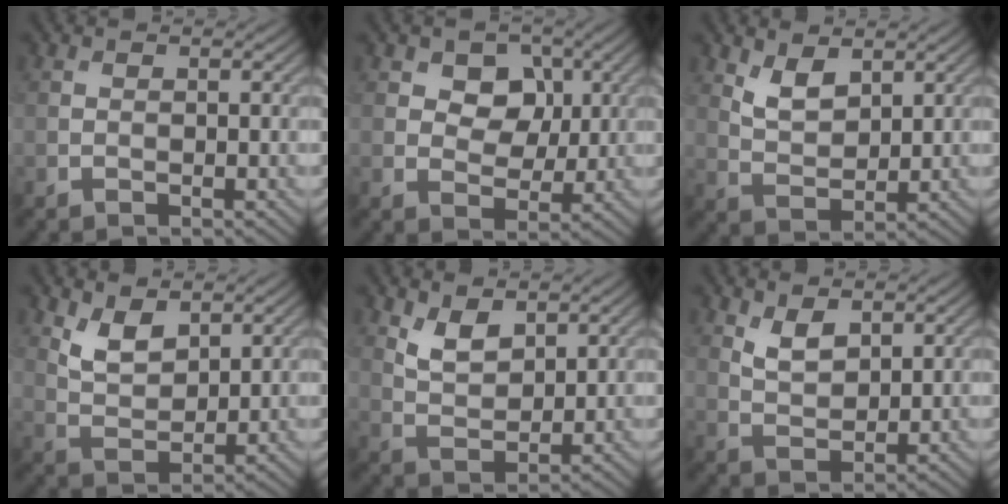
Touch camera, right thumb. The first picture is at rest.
{"total": 5.6, "force": [2.1, 4.2, 3.2], "torque": [-0.049, -0.013, 0.028]}
{"total": 4.2, "force": [2.5, 2.1, 2.6], "torque": [-0.059, -0.010, 0.054]}
{"total": 4.6, "force": [2.8, 2.3, 2.8], "torque": [-0.066, -0.011, 0.058]}
{"total": 4.1, "force": [2.5, 2.1, 2.5], "torque": [-0.058, -0.010, 0.054]}
{"total": 3.5, "force": [2.1, 1.7, 2.2], "torque": [-0.051, -0.008, 0.046]}